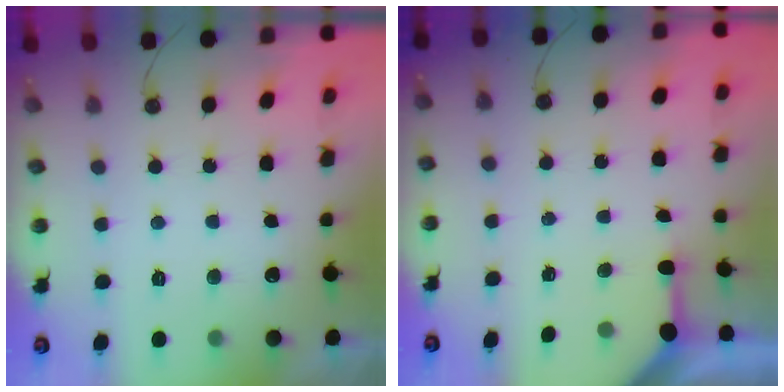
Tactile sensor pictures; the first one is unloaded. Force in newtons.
{"total": 3.4, "press": 3.3, "slide": 0.3}